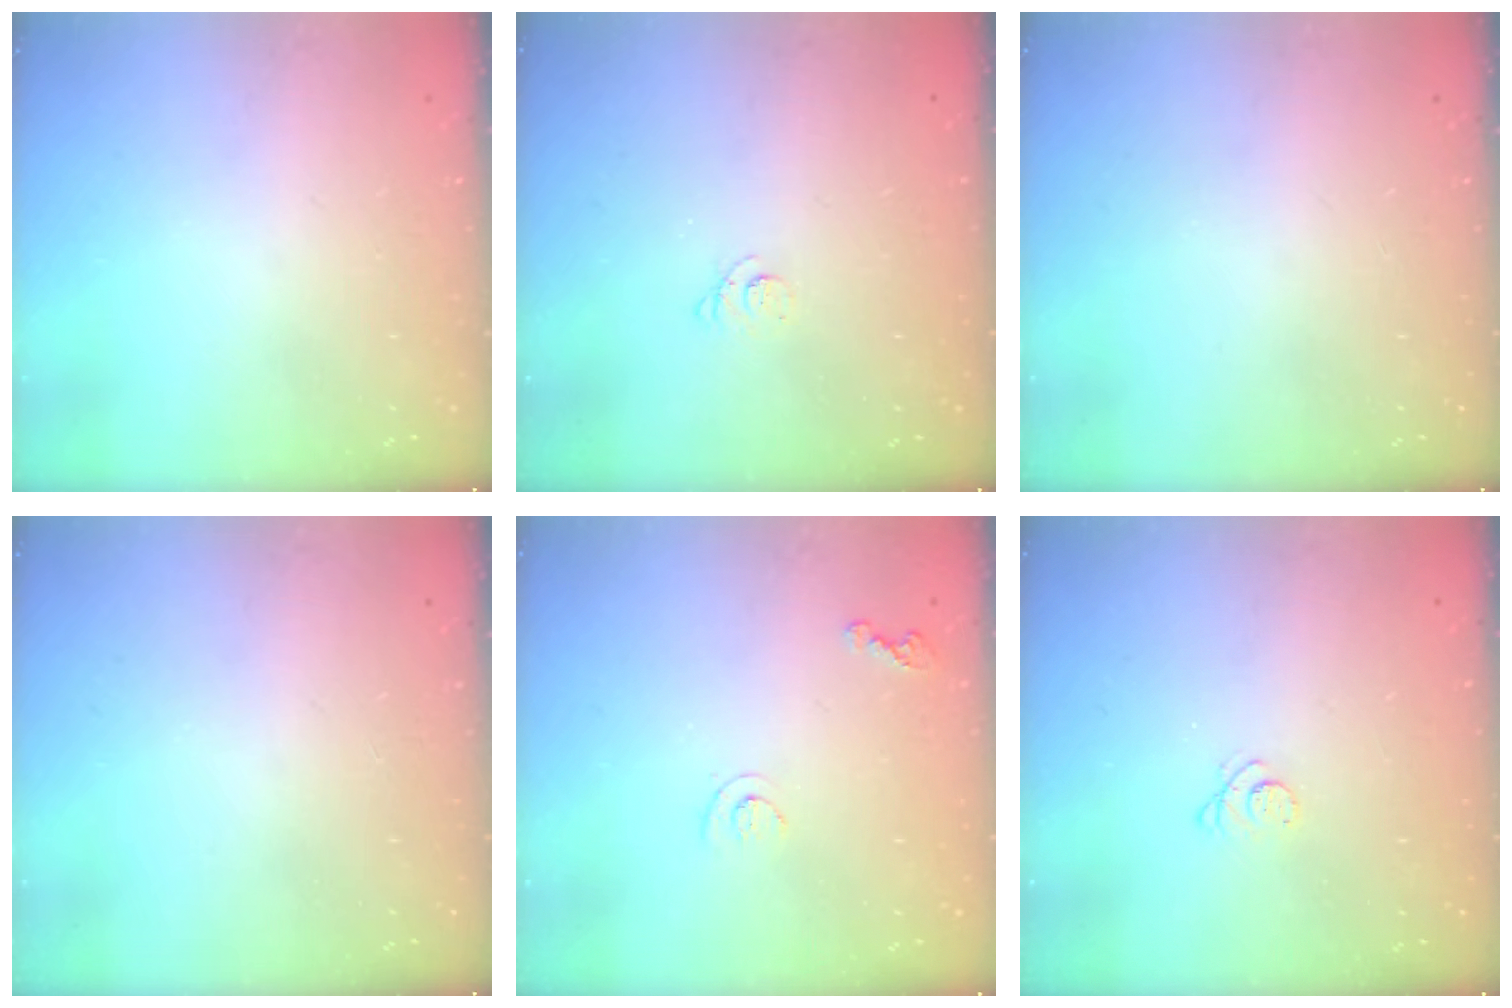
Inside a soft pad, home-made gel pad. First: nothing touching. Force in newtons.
{"total": 2.4, "press": 2.4, "slide": 0.3}
{"total": 0.0}
{"total": 0.0}
{"total": 5.7, "press": 5.7, "slide": 0.7}
{"total": 2.6, "press": 2.6, "slide": 0.3}